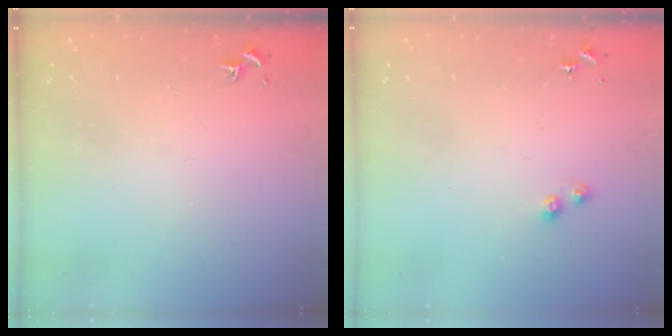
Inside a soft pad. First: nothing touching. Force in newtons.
{"total": 3.4, "press": 3.3, "slide": 0.5}